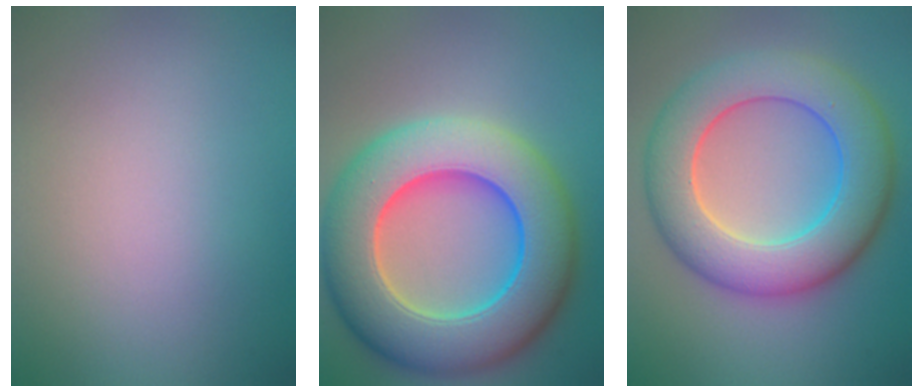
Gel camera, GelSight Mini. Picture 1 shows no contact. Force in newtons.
{"total": 13.2, "press": 13.0, "slide": 2.1}
{"total": 9.7, "press": 9.7, "slide": 0.3}